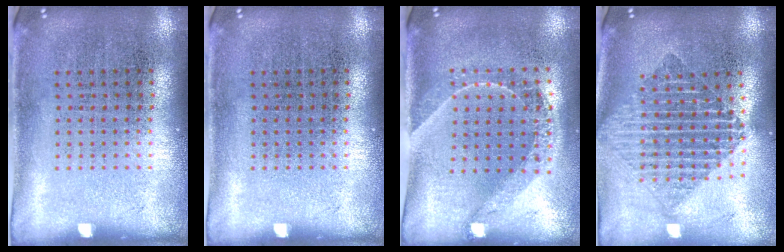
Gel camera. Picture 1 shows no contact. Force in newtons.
{"total": 0.0}
{"total": 1.5, "press": 1.3, "slide": 0.8}
{"total": 1.9, "press": 1.6, "slide": 1.0}